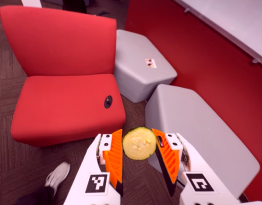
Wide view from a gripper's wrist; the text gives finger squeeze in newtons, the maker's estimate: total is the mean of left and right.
{"total": 8.9, "left": 9.3, "right": 8.6}